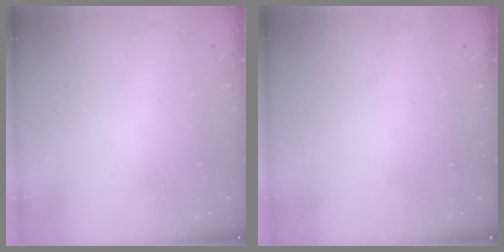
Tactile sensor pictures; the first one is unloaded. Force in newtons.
{"total": 0.0}